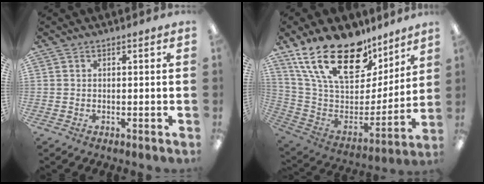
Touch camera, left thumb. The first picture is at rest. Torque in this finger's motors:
{"motor_torque": [0.72, 0.71, 1.50, -1.27, 0.22]}